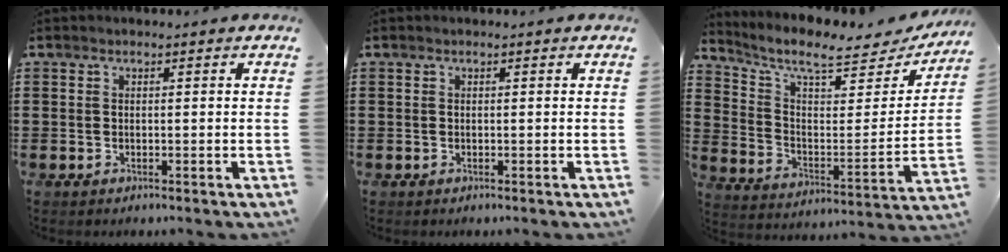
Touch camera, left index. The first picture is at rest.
{"total": 0.0}
{"total": 7.5, "force": [6.2, 1.6, 3.9], "torque": [-0.098, -0.043, 0.103]}